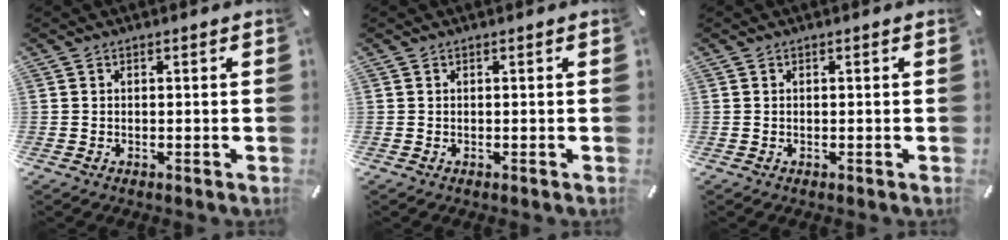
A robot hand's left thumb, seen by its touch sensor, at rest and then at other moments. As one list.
[{"total": 0.0}, {"total": 0.0}]